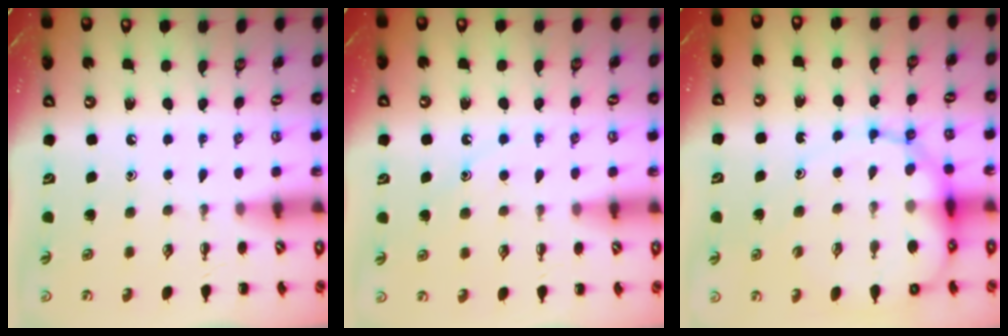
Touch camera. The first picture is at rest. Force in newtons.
{"total": 9.5, "press": 9.5, "slide": 1.3}
{"total": 14.6, "press": 14.1, "slide": 3.7}